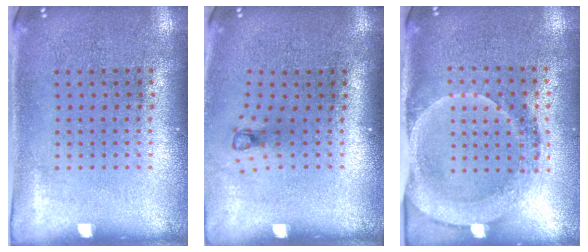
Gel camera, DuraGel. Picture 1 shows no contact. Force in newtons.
{"total": 0.8, "press": 0.4, "slide": 0.7}
{"total": 1.8, "press": 1.6, "slide": 0.7}